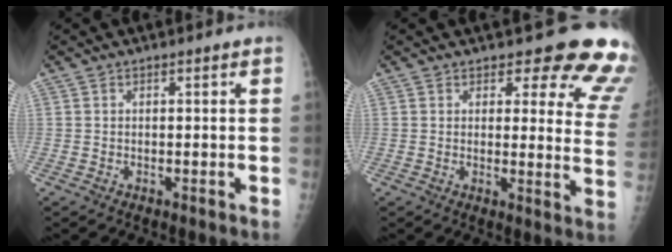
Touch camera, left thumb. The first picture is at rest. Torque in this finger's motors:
{"motor_torque": [0.23, 0.61, 0.24, -0.40, 0.09]}